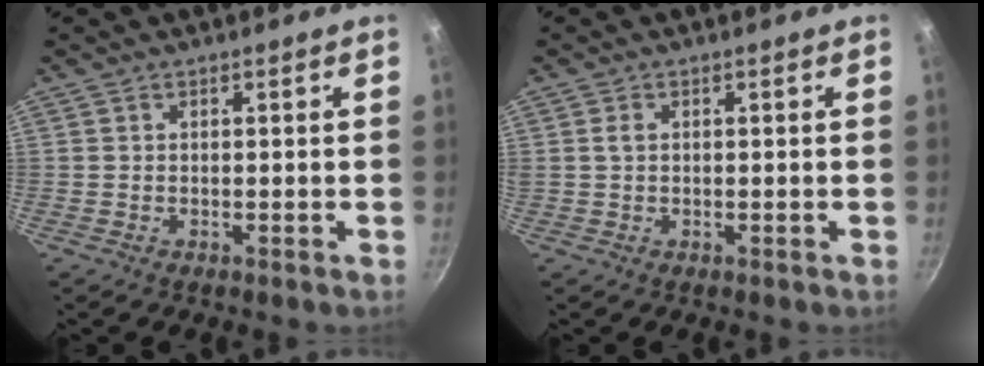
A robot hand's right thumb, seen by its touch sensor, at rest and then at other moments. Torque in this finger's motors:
{"motor_torque": [1.24, 1.53, 1.38, 0.30, 0.11]}